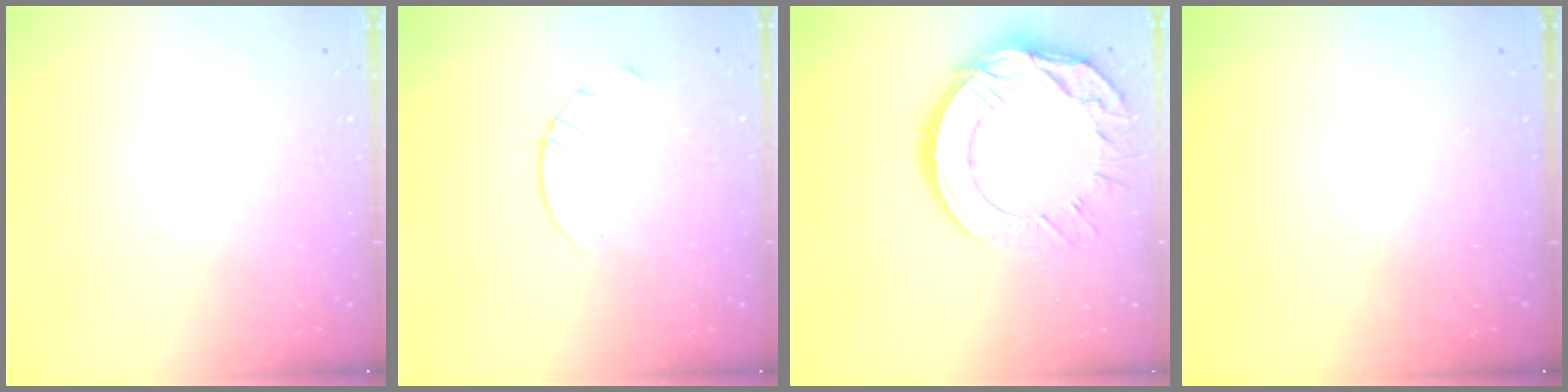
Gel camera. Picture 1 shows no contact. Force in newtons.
{"total": 2.4, "press": 2.4, "slide": 0.1}
{"total": 17.2, "press": 17.1, "slide": 1.4}
{"total": 0.0}